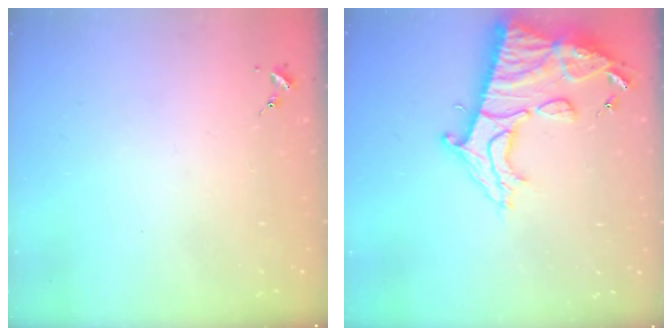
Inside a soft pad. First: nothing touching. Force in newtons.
{"total": 20.1, "press": 20.0, "slide": 1.7}